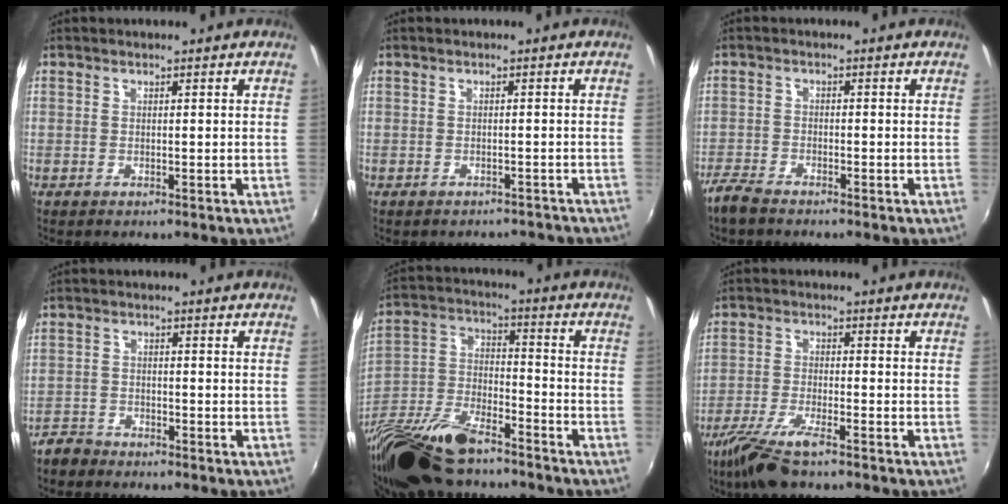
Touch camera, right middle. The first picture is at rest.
{"total": 4.8, "force": [-4.4, 1.7, 0.9], "torque": [-0.013, 0.000, -0.046]}
{"total": 4.1, "force": [-3.6, 1.0, 1.6], "torque": [-0.052, -0.011, -0.075]}
{"total": 3.5, "force": [-3.2, 1.5, 0.4], "torque": [-0.020, 0.002, -0.064]}
{"total": 21.2, "force": [-15.5, 7.8, 12.1], "torque": [-0.270, -0.035, -0.285]}
{"total": 8.6, "force": [-6.2, 1.6, 5.7], "torque": [-0.134, -0.022, -0.121]}